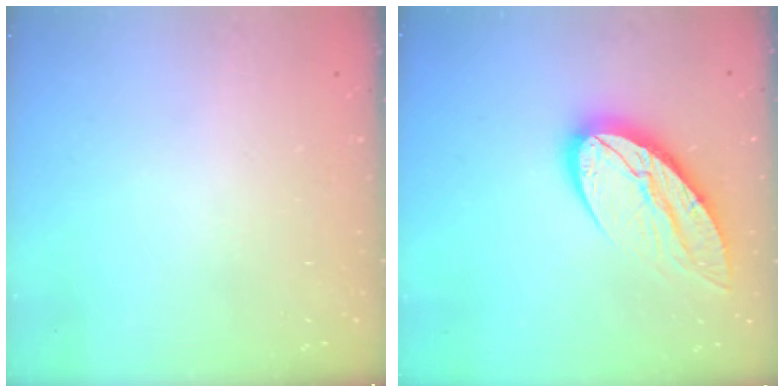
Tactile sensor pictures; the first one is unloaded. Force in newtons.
{"total": 14.0, "press": 14.0, "slide": 1.1}